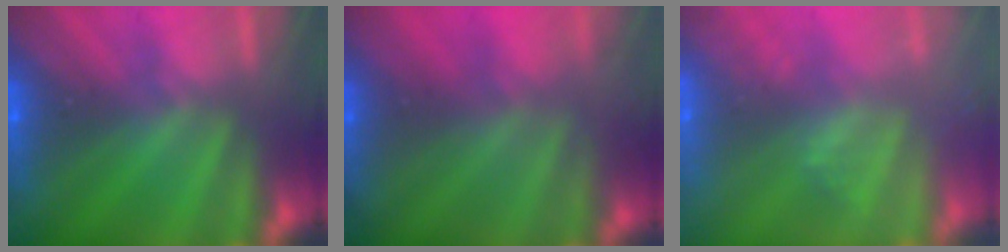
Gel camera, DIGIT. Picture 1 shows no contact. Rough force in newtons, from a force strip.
{"total": 8.8}
{"total": 2.1}